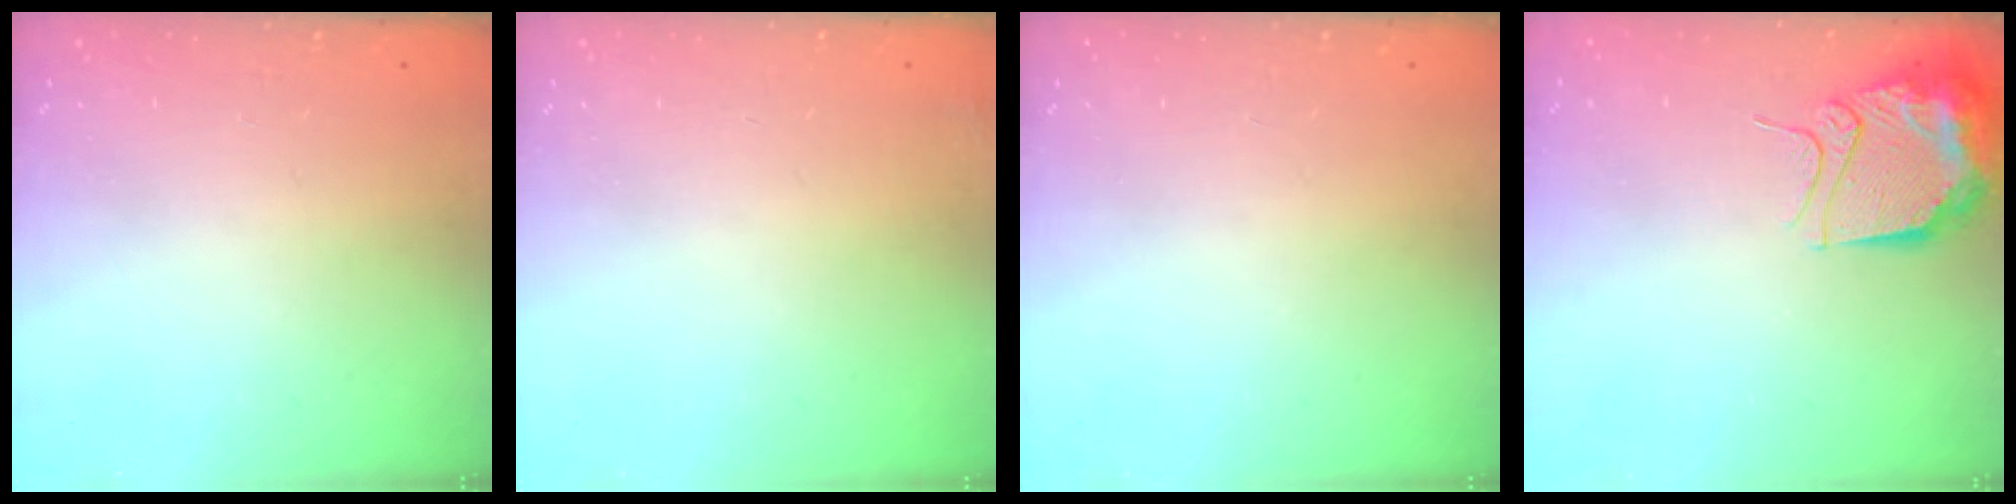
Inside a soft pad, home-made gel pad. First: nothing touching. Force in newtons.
{"total": 2.8, "press": 2.6, "slide": 0.9}
{"total": 0.0}
{"total": 11.5, "press": 11.4, "slide": 1.6}